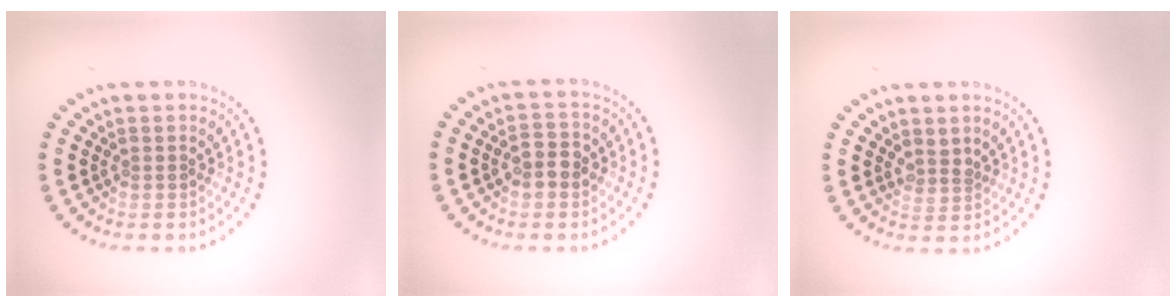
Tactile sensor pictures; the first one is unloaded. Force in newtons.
{"total": 2.3, "press": 2.3, "slide": 0.2}
{"total": 1.4, "press": 1.0, "slide": 0.9}